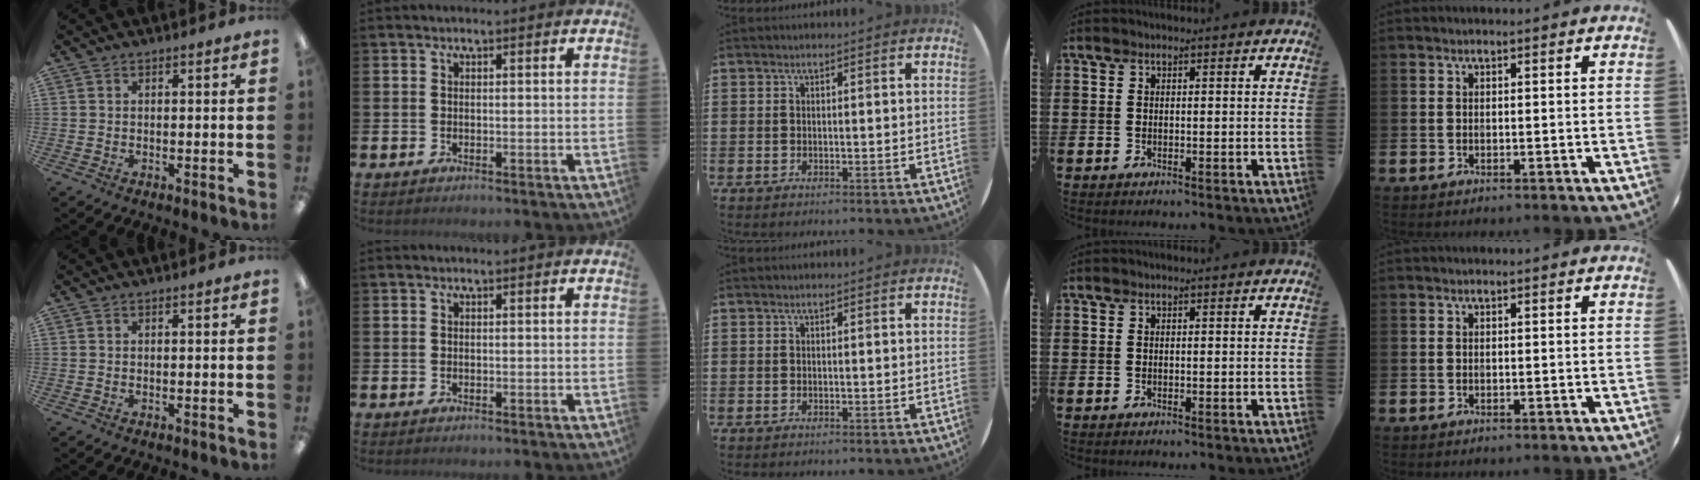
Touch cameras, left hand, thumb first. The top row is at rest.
{}